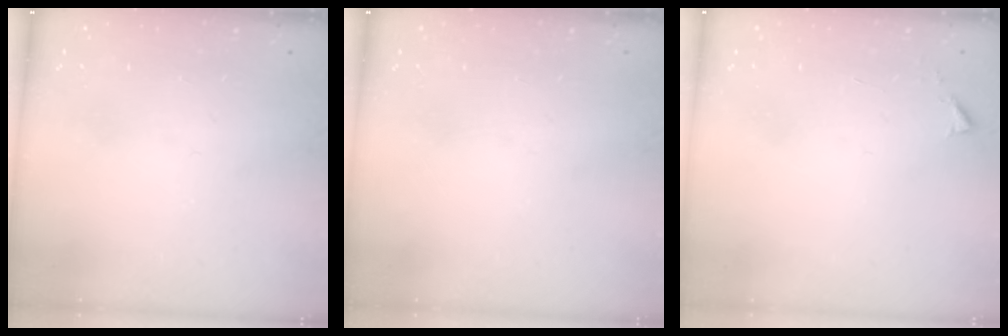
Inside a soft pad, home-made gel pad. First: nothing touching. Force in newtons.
{"total": 0.0}
{"total": 2.9, "press": 2.9, "slide": 0.4}